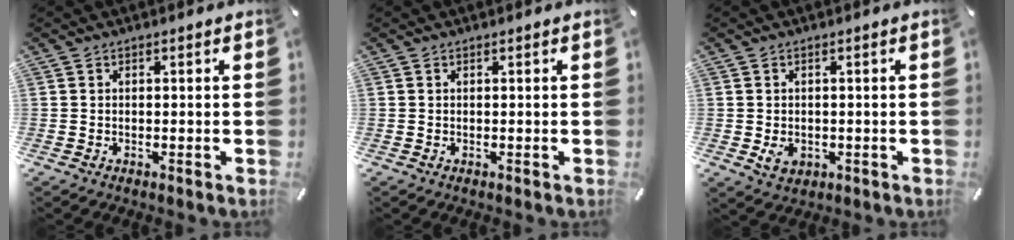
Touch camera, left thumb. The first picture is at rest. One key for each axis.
{"total": 0.0}
{"total": 3.5, "fx": -0.6, "fy": 2.9, "fz": 1.9, "tx": -0.036, "ty": -0.004, "tz": -0.013}